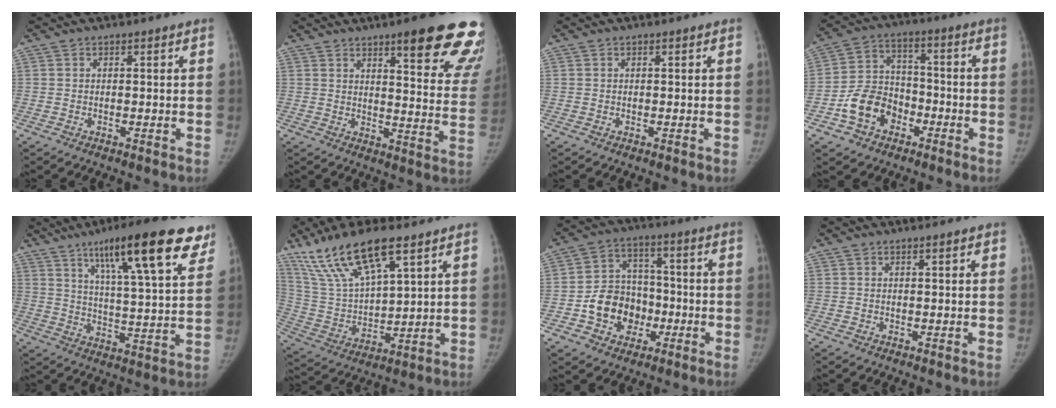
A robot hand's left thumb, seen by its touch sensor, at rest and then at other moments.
{"total": 21.1, "force": [13.8, 4.3, 15.3], "torque": [-0.153, -0.066, 0.167]}
{"total": 0.0}
{"total": 10.8, "force": [-4.8, 8.2, 5.2], "torque": [-0.069, 0.037, -0.088]}
{"total": 22.2, "force": [13.2, 4.6, 17.3], "torque": [-0.233, -0.034, 0.199]}
{"total": 17.1, "force": [11.1, 5.4, 11.8], "torque": [-0.222, -0.035, 0.227]}
{"total": 11.7, "force": [-3.3, 9.7, 5.6], "torque": [-0.050, 0.034, -0.057]}
{"total": 1.0, "force": [0.5, 0.1, 0.8], "torque": [-0.010, 0.001, 0.007]}